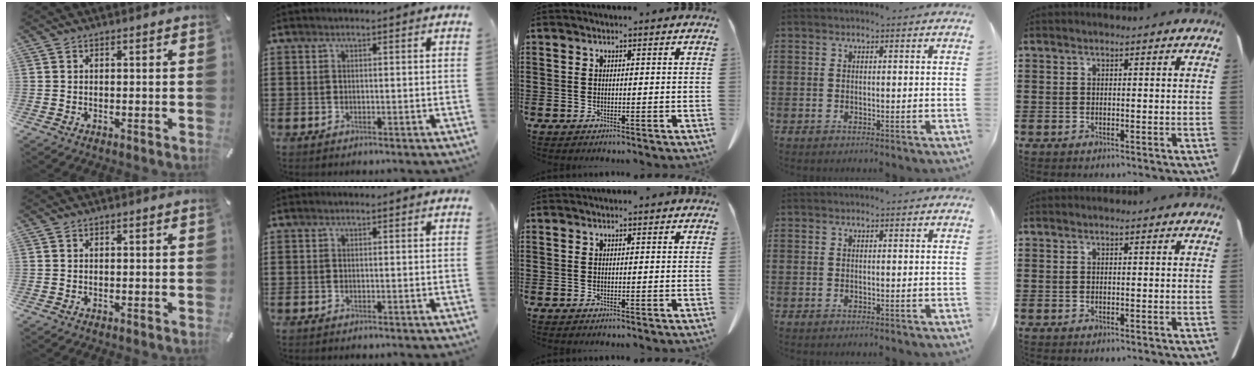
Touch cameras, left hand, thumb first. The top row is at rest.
{}